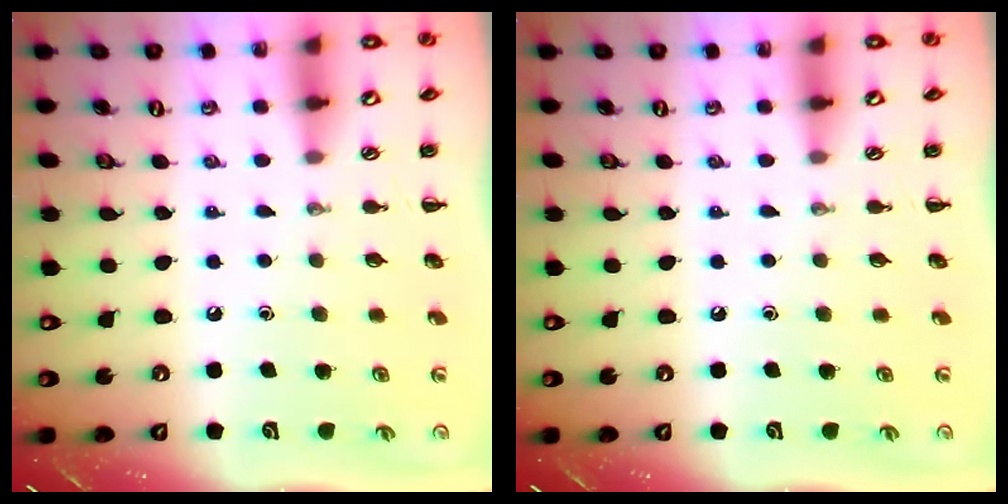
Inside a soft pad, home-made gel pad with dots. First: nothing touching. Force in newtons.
{"total": 0.0}